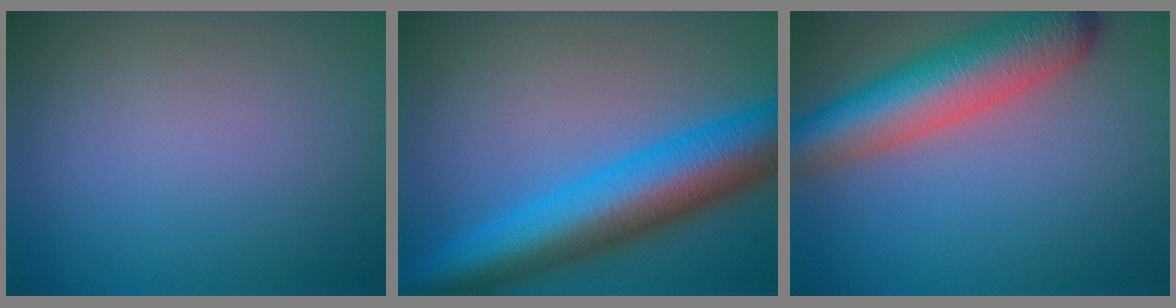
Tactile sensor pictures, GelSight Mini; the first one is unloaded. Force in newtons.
{"total": 11.2, "press": 11.2, "slide": 0.2}
{"total": 9.1, "press": 9.1, "slide": 0.4}